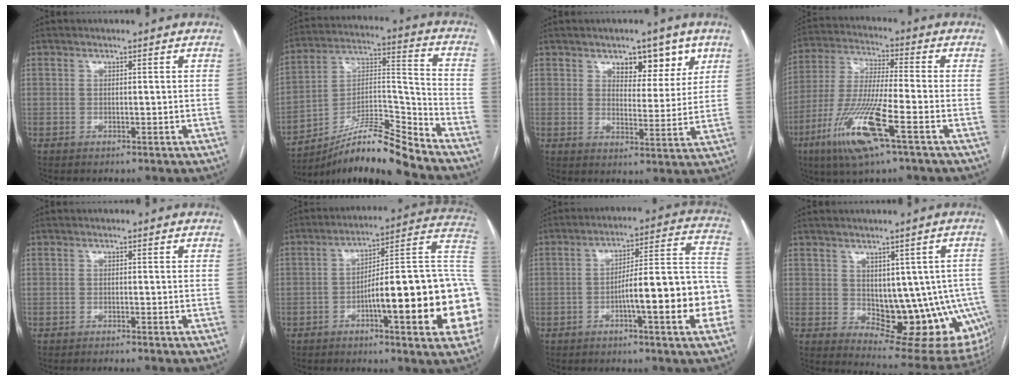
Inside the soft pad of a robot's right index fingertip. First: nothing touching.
{"total": 13.6, "force": [-12.1, -0.7, 6.3], "torque": [-0.111, 0.032, -0.209]}
{"total": 7.1, "force": [4.2, 3.7, 4.3], "torque": [-0.046, 0.003, 0.063]}
{"total": 14.4, "force": [-6.7, 0.9, 12.7], "torque": [-0.267, -0.024, -0.126]}
{"total": 1.0, "force": [-0.8, -0.3, 0.5], "torque": [-0.006, 0.003, -0.015]}
{"total": 23.3, "force": [-5.1, 3.0, 22.5], "torque": [-0.235, 0.023, -0.068]}
{"total": 15.7, "force": [-4.6, 2.0, 14.9], "torque": [-0.183, 0.029, -0.061]}
{"total": 15.0, "force": [-2.2, 7.9, 12.6], "torque": [-0.115, 0.007, -0.008]}